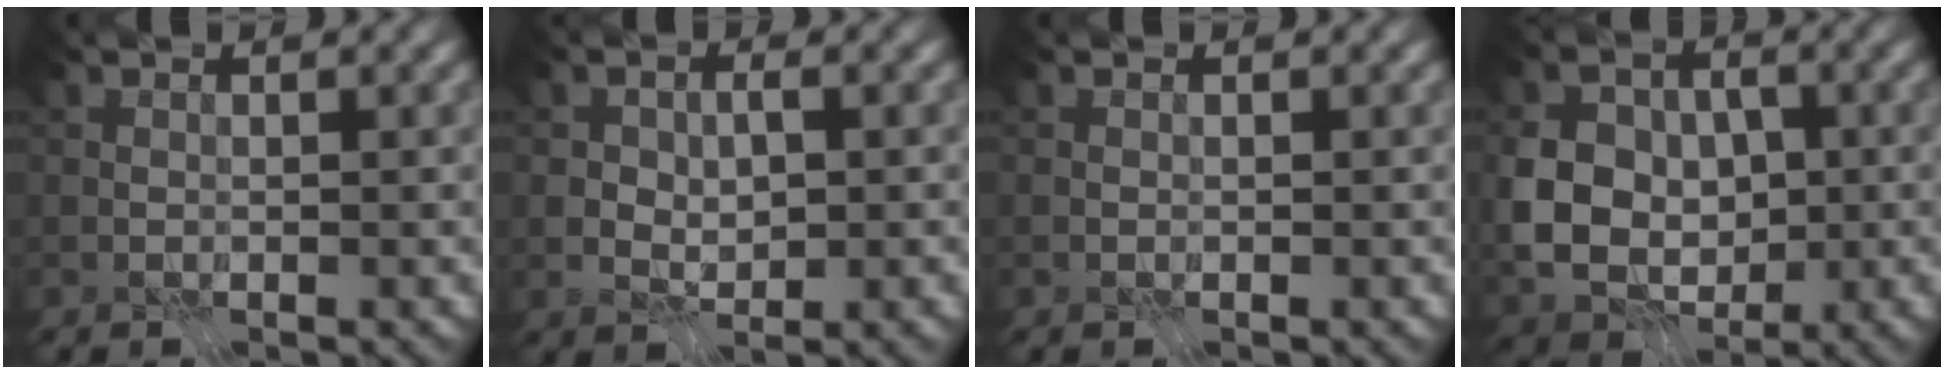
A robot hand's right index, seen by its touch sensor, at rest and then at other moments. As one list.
[{"total": 2.9, "force": [-0.4, 1.7, 2.3], "torque": [-0.040, -0.002, -0.007]}, {"total": 0.0}, {"total": 7.7, "force": [-0.7, 6.0, 4.7], "torque": [-0.078, 0.000, -0.021]}]